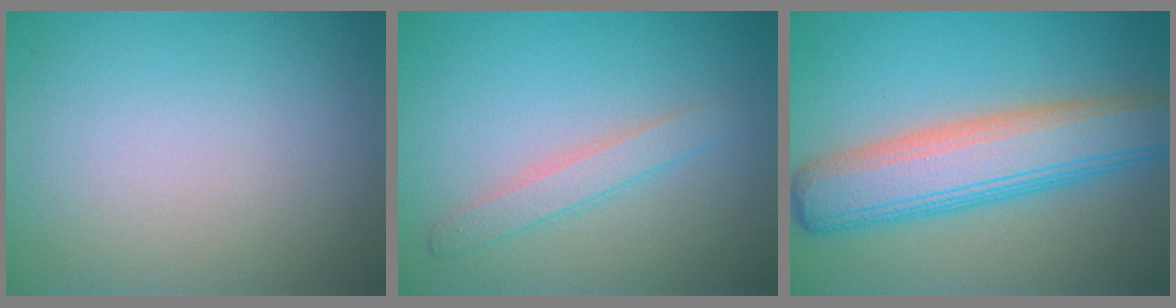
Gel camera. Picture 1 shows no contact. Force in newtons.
{"total": 2.1, "press": 2.1, "slide": 0.0}
{"total": 8.2, "press": 8.2, "slide": 0.3}